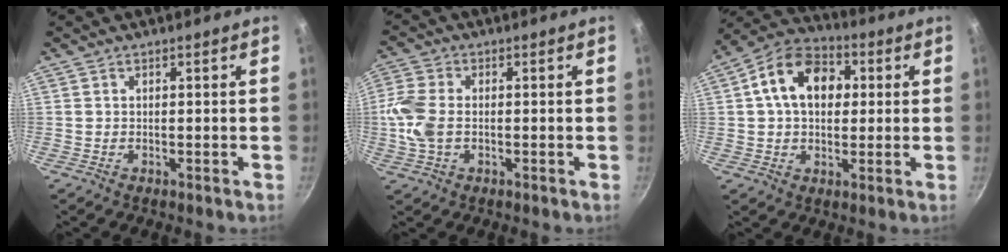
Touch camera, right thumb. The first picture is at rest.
{"total": 7.6, "force": [-0.7, 4.9, 5.8], "torque": [-0.132, 0.007, -0.023]}
{"total": 14.1, "force": [2.8, 10.0, 9.5], "torque": [-0.125, 0.021, 0.026]}